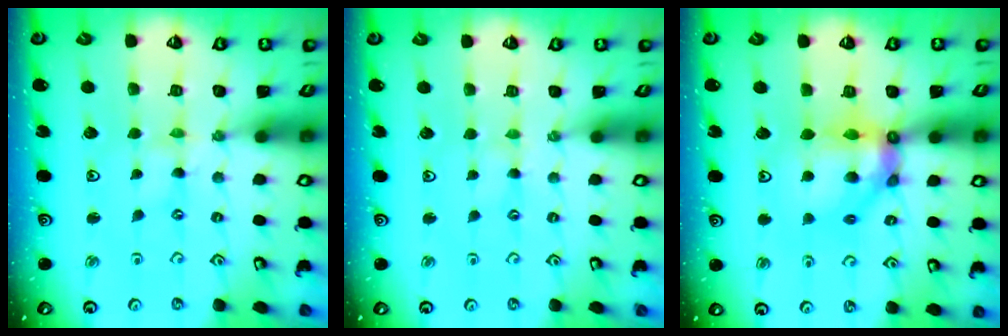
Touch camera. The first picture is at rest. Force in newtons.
{"total": 1.2, "press": 1.2, "slide": 0.2}
{"total": 11.7, "press": 11.6, "slide": 1.4}